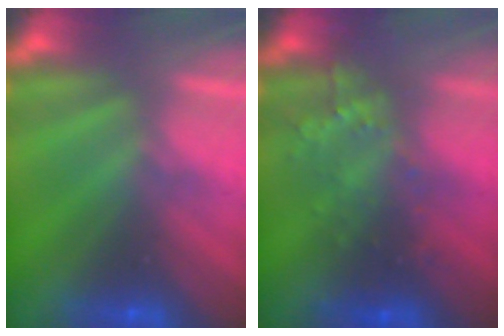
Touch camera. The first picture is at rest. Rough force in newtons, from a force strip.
{"total": 7.5}